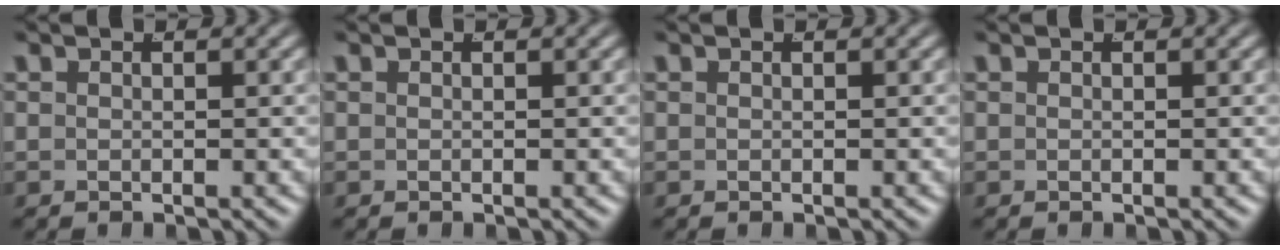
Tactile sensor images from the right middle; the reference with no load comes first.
{"total": 0.0}
{"total": 0.0}
{"total": 0.0}